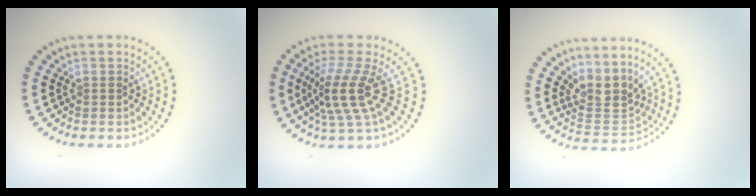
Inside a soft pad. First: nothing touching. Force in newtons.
{"total": 4.1, "press": 2.8, "slide": 3.0}
{"total": 3.4, "press": 2.5, "slide": 2.3}